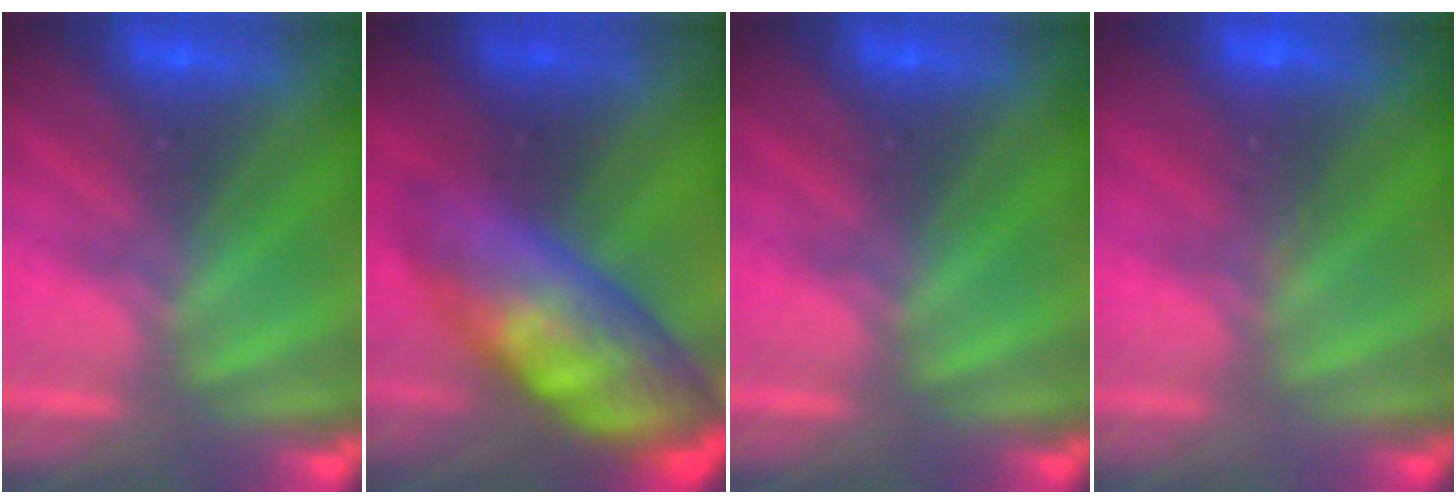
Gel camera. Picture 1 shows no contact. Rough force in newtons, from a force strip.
{"total": 9.0}
{"total": 0.0}
{"total": 2.9}